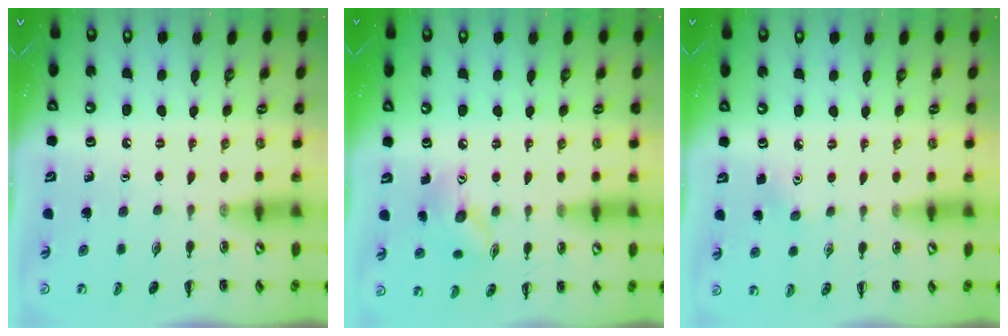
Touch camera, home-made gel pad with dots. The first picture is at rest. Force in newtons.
{"total": 8.6, "press": 8.6, "slide": 0.6}
{"total": 3.2, "press": 3.1, "slide": 0.8}